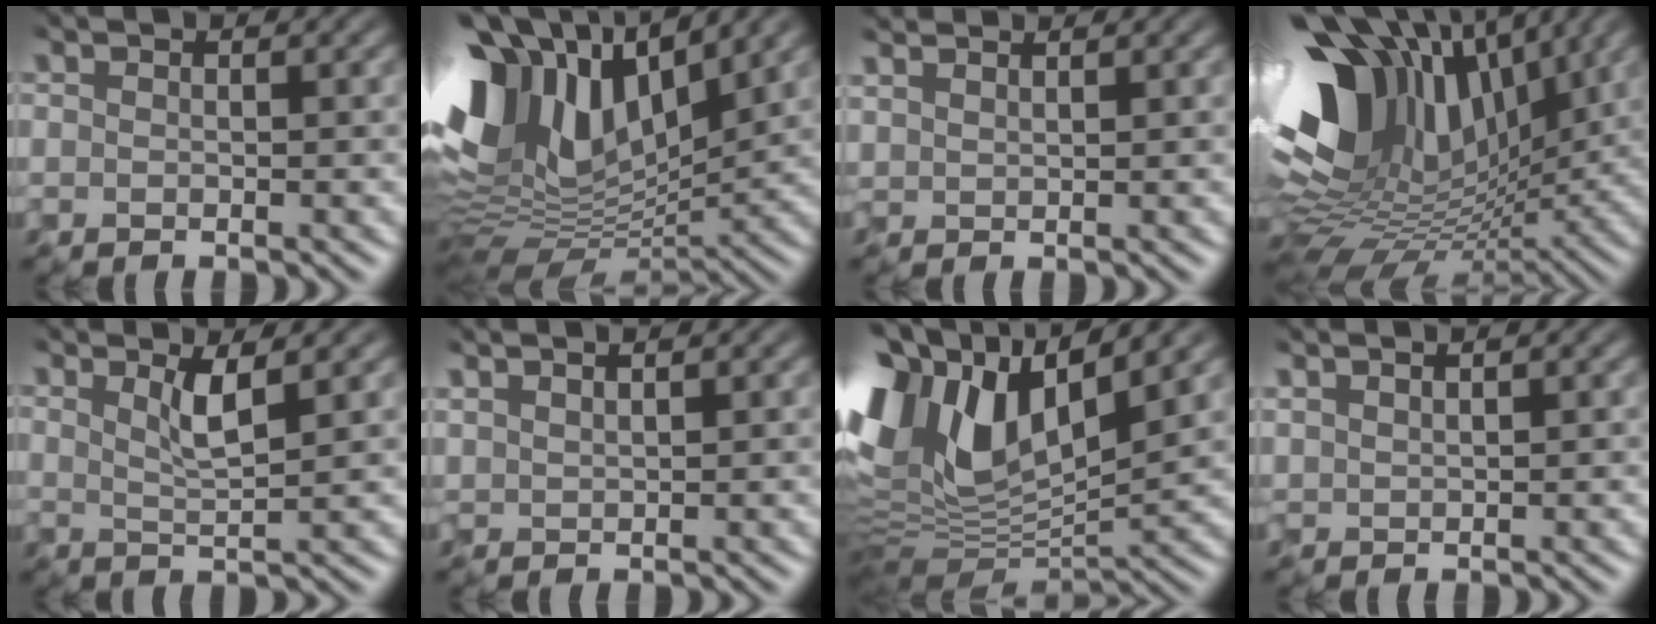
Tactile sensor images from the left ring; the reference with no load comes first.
{"total": 13.3, "force": [5.9, 7.2, 9.5], "torque": [-0.210, 0.014, 0.105]}
{"total": 2.9, "force": [2.7, 0.5, 0.9], "torque": [-0.011, 0.008, 0.038]}
{"total": 13.8, "force": [4.7, 8.0, 10.3], "torque": [-0.211, 0.016, 0.079]}
{"total": 2.7, "force": [1.3, 0.6, 2.2], "torque": [-0.033, -0.003, 0.023]}
{"total": 2.1, "force": [1.8, 0.6, 1.1], "torque": [-0.007, 0.008, 0.020]}
{"total": 13.9, "force": [4.7, 6.9, 11.1], "torque": [-0.235, 0.019, 0.078]}
{"total": 1.8, "force": [1.5, 0.5, 0.8], "torque": [-0.006, 0.004, 0.021]}